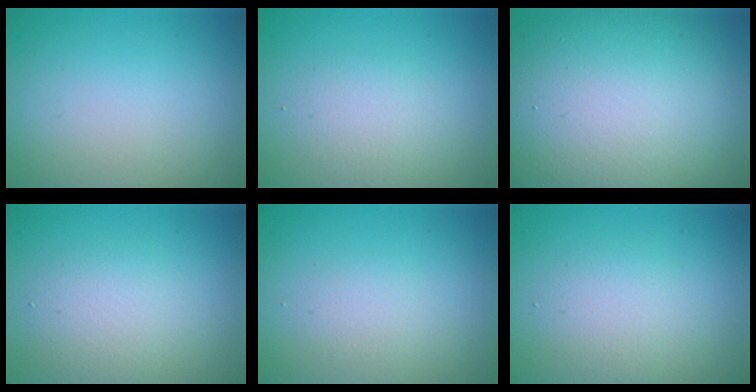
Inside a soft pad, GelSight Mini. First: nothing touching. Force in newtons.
{"total": 2.0, "press": 2.0, "slide": 0.1}
{"total": 15.1, "press": 15.1, "slide": 1.0}
{"total": 2.7, "press": 2.7, "slide": 0.1}
{"total": 1.5, "press": 1.5, "slide": 0.1}
{"total": 2.4, "press": 2.4, "slide": 0.0}